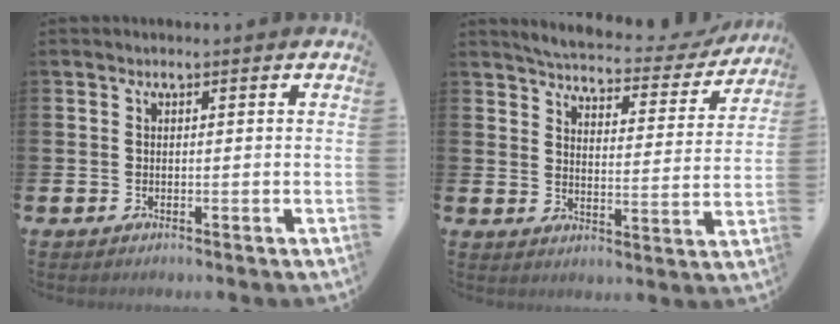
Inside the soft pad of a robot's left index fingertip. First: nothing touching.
{"total": 4.6, "force": [4.4, 0.8, 1.1], "torque": [-0.034, -0.038, 0.067]}